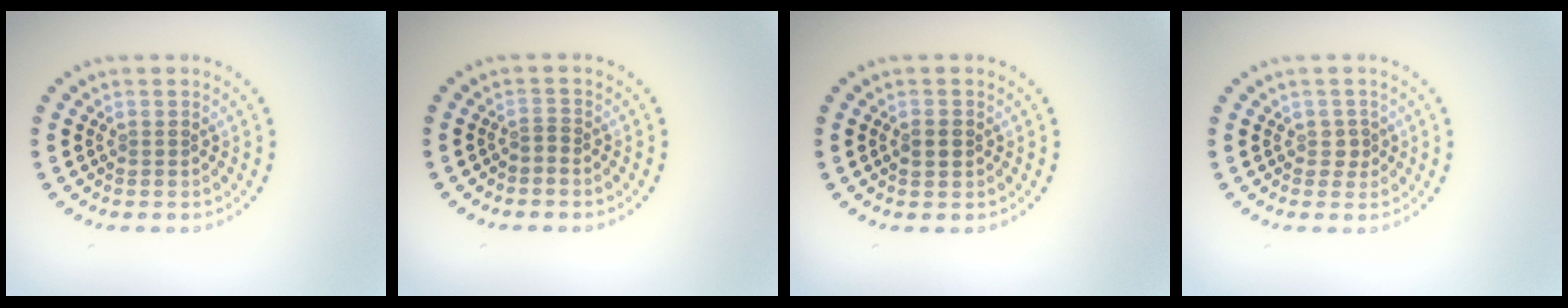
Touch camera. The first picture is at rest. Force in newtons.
{"total": 0.7, "press": 0.3, "slide": 0.6}
{"total": 1.3, "press": 1.3, "slide": 0.1}
{"total": 1.0, "press": 0.9, "slide": 0.5}